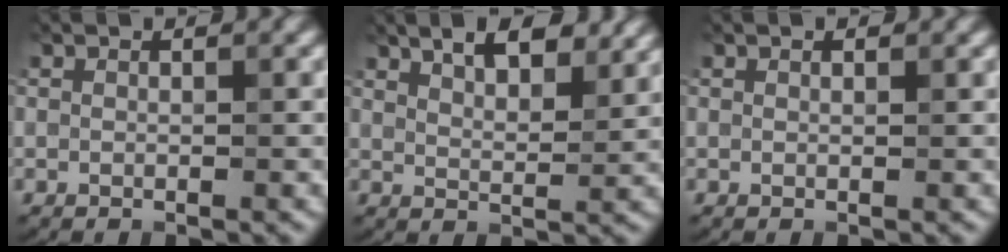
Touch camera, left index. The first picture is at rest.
{"total": 6.2, "force": [4.3, 2.3, 3.9], "torque": [-0.057, 0.019, 0.055]}
{"total": 0.0}